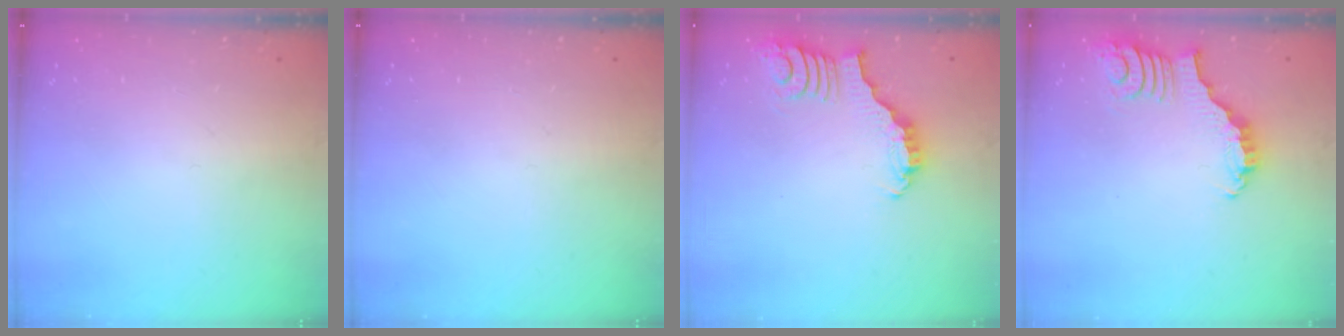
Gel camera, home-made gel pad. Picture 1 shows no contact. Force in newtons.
{"total": 0.0}
{"total": 3.0, "press": 3.0, "slide": 0.4}
{"total": 2.8, "press": 2.8, "slide": 0.4}